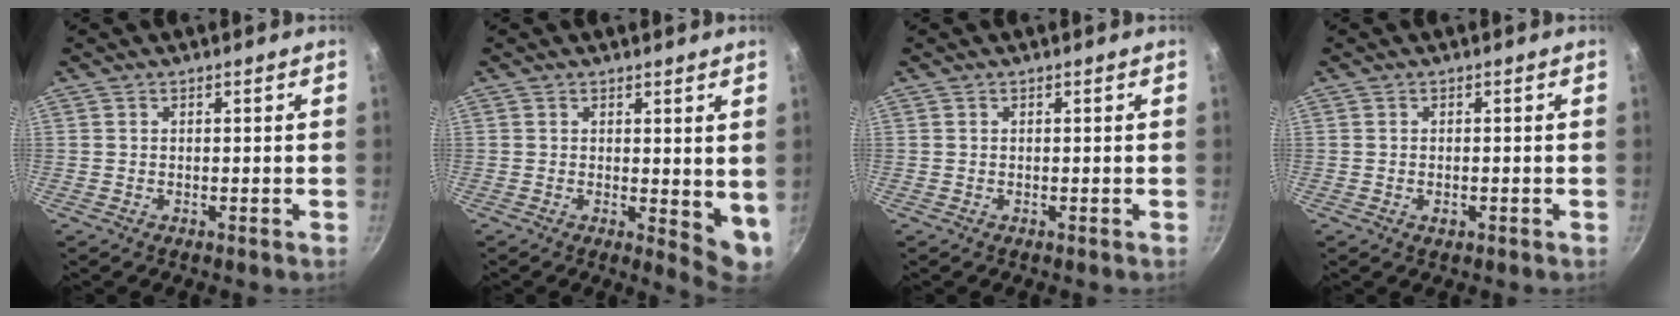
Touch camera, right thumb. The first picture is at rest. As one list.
[{"total": 6.1, "force": [1.2, 2.7, 5.3], "torque": [-0.061, -0.017, 0.017]}, {"total": 0.0}, {"total": 1.4, "force": [-0.5, 0.8, 1.0], "torque": [-0.016, 0.001, -0.008]}]